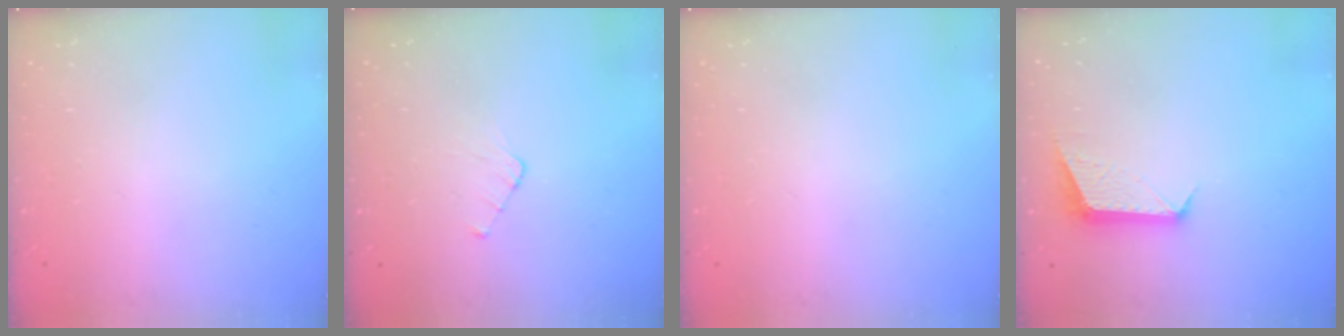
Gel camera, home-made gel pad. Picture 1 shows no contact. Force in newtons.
{"total": 2.5, "press": 2.5, "slide": 0.3}
{"total": 0.0}
{"total": 9.0, "press": 9.0, "slide": 0.5}